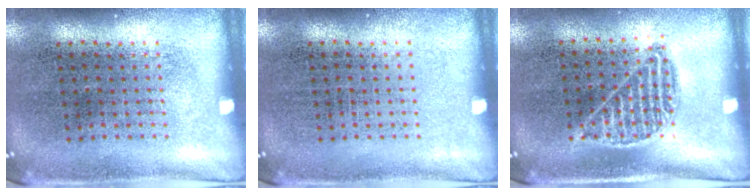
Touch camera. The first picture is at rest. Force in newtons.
{"total": 0.0}
{"total": 0.9, "press": 0.9, "slide": 0.4}